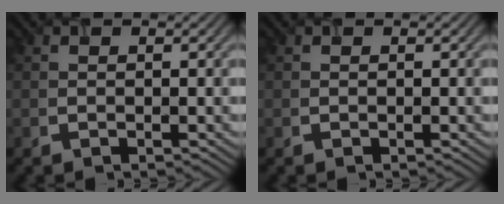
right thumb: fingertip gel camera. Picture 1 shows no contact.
{"total": 0.0}